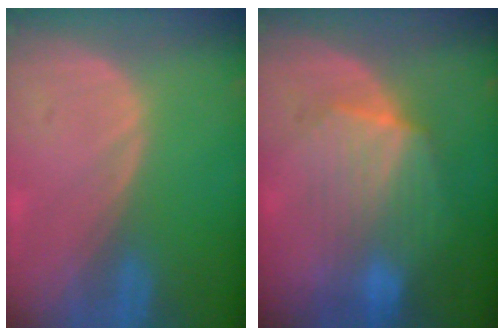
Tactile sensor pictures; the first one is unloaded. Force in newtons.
{"total": 7.0, "press": 6.9, "slide": 1.3}